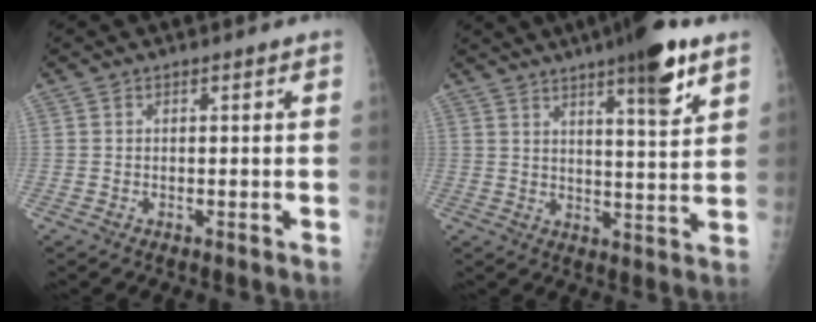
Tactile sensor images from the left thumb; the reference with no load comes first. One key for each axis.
{"total": 12.0, "fx": 7.3, "fy": 2.1, "fz": 9.4, "tx": -0.125, "ty": -0.035, "tz": 0.103}